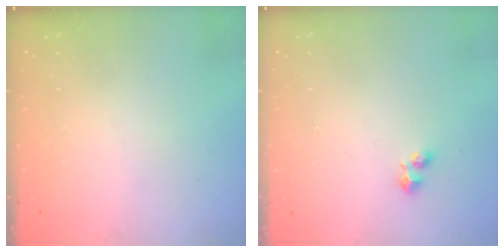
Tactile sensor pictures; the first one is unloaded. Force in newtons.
{"total": 3.1, "press": 3.1, "slide": 0.5}